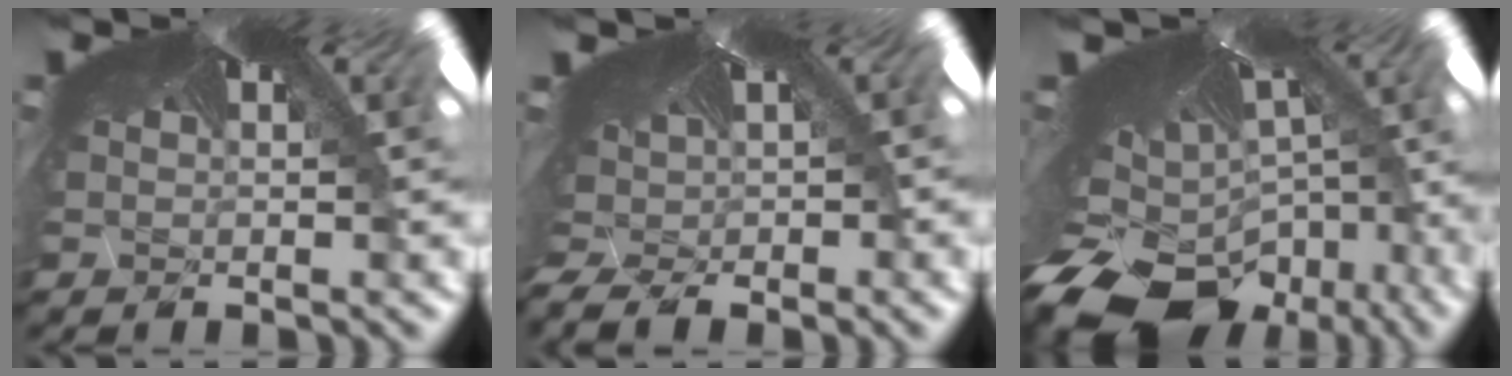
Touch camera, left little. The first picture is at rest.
{"total": 3.7, "force": [-2.9, 0.8, 2.0], "torque": [-0.056, -0.034, -0.023]}
{"total": 12.7, "force": [-12.4, 2.5, 0.6], "torque": [-0.027, -0.074, -0.183]}